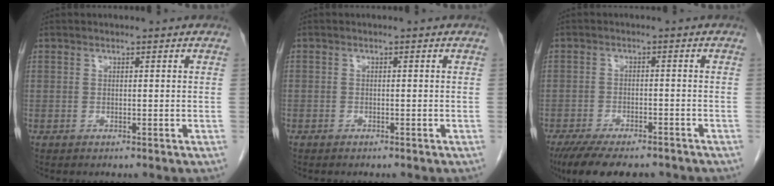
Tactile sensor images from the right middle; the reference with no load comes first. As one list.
[{"total": 0.6, "force": [-0.4, 0.4, 0.0], "torque": [-0.007, 0.003, -0.009]}, {"total": 13.1, "force": [-10.6, 4.1, 6.4], "torque": [-0.122, -0.016, -0.155]}]